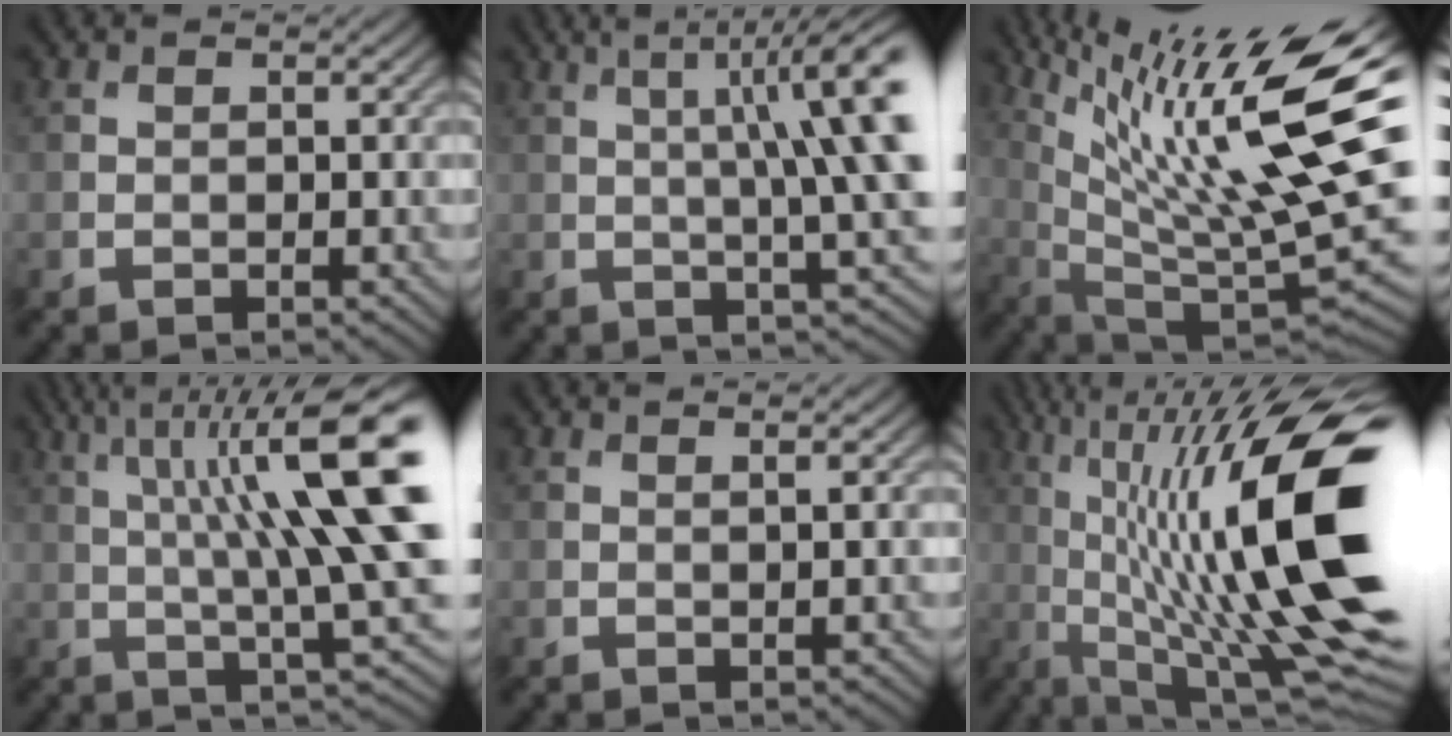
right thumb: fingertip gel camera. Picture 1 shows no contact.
{"total": 12.7, "force": [2.3, 2.9, 12.2], "torque": [-0.153, 0.014, 0.041]}
{"total": 19.2, "force": [8.0, 4.4, 16.9], "torque": [-0.280, 0.011, 0.155]}
{"total": 15.8, "force": [3.9, 3.6, 14.9], "torque": [-0.231, 0.015, 0.076]}
{"total": 1.8, "force": [0.4, 0.5, 1.7], "torque": [-0.020, 0.009, 0.006]}
{"total": 20.2, "force": [1.6, 5.7, 19.3], "torque": [-0.310, 0.031, 0.044]}